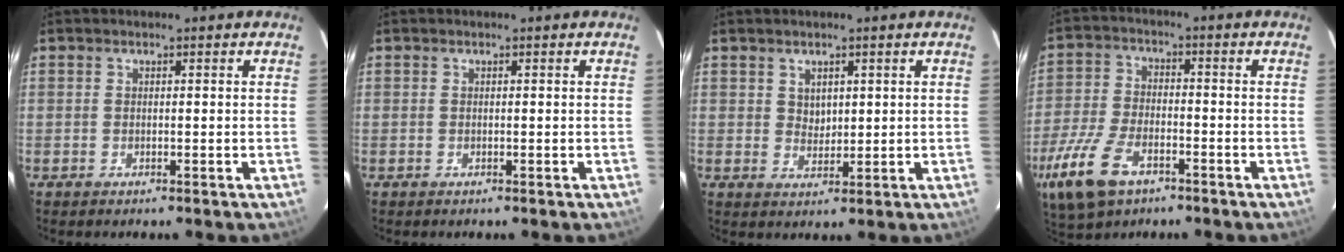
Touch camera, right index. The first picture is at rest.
{"total": 0.0}
{"total": 2.7, "force": [1.3, 2.1, 1.0], "torque": [-0.011, 0.002, 0.026]}
{"total": 14.6, "force": [-8.1, 7.6, 9.4], "torque": [-0.230, -0.025, -0.155]}